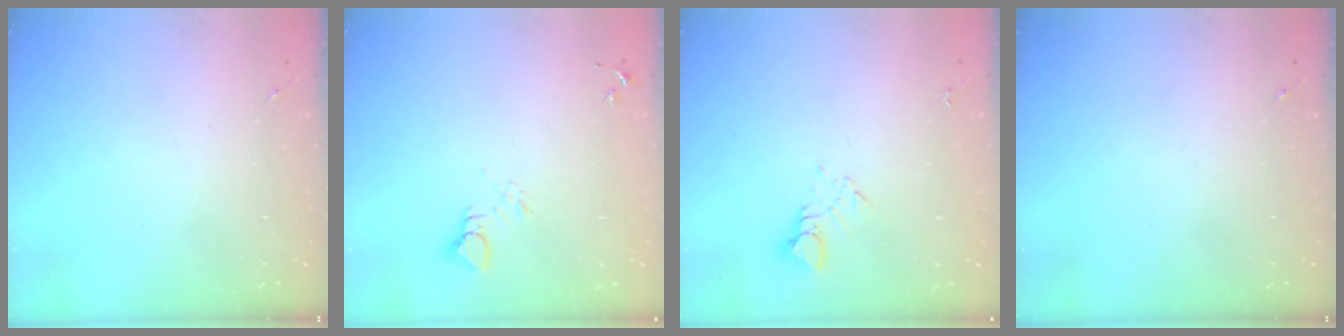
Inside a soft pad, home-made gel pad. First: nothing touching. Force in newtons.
{"total": 3.4, "press": 3.4, "slide": 0.2}
{"total": 3.2, "press": 3.2, "slide": 0.2}
{"total": 0.0}